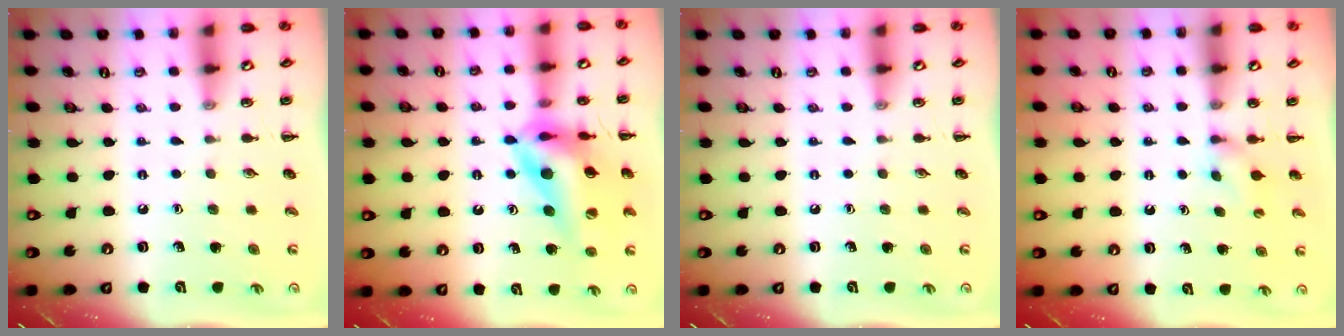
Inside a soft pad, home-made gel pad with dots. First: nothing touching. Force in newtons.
{"total": 15.4, "press": 14.5, "slide": 5.2}
{"total": 0.0}
{"total": 2.7, "press": 2.4, "slide": 1.2}